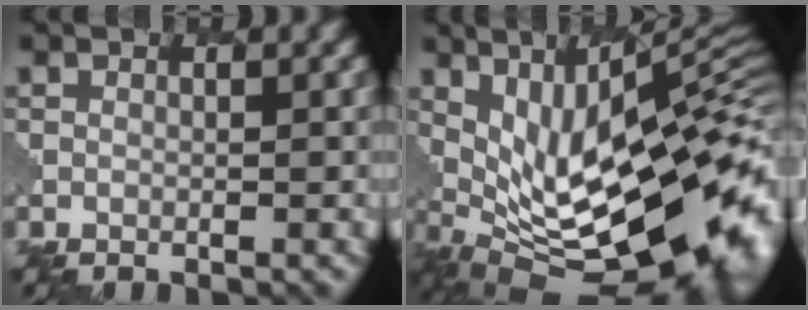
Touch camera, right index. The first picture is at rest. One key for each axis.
{"total": 17.6, "fx": 1.0, "fy": 6.5, "fz": 16.3, "tx": -0.238, "ty": -0.008, "tz": 0.045}